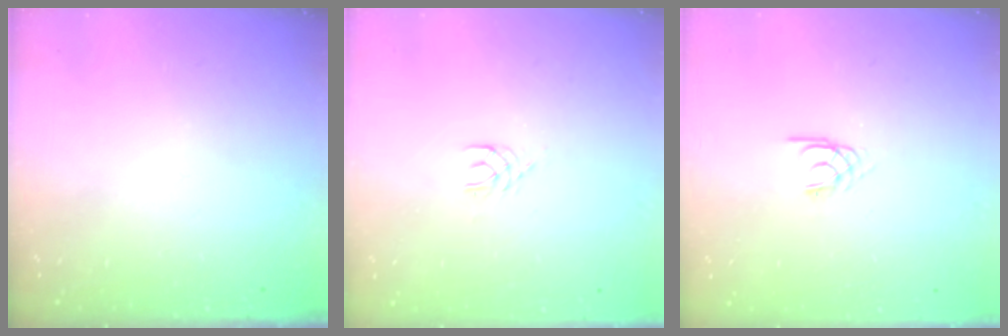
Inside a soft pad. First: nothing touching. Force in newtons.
{"total": 2.9, "press": 2.9, "slide": 0.4}
{"total": 1.7, "press": 1.7, "slide": 0.3}